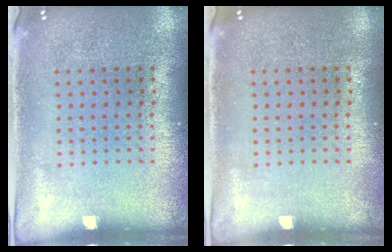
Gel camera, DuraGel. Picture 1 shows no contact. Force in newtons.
{"total": 0.0}